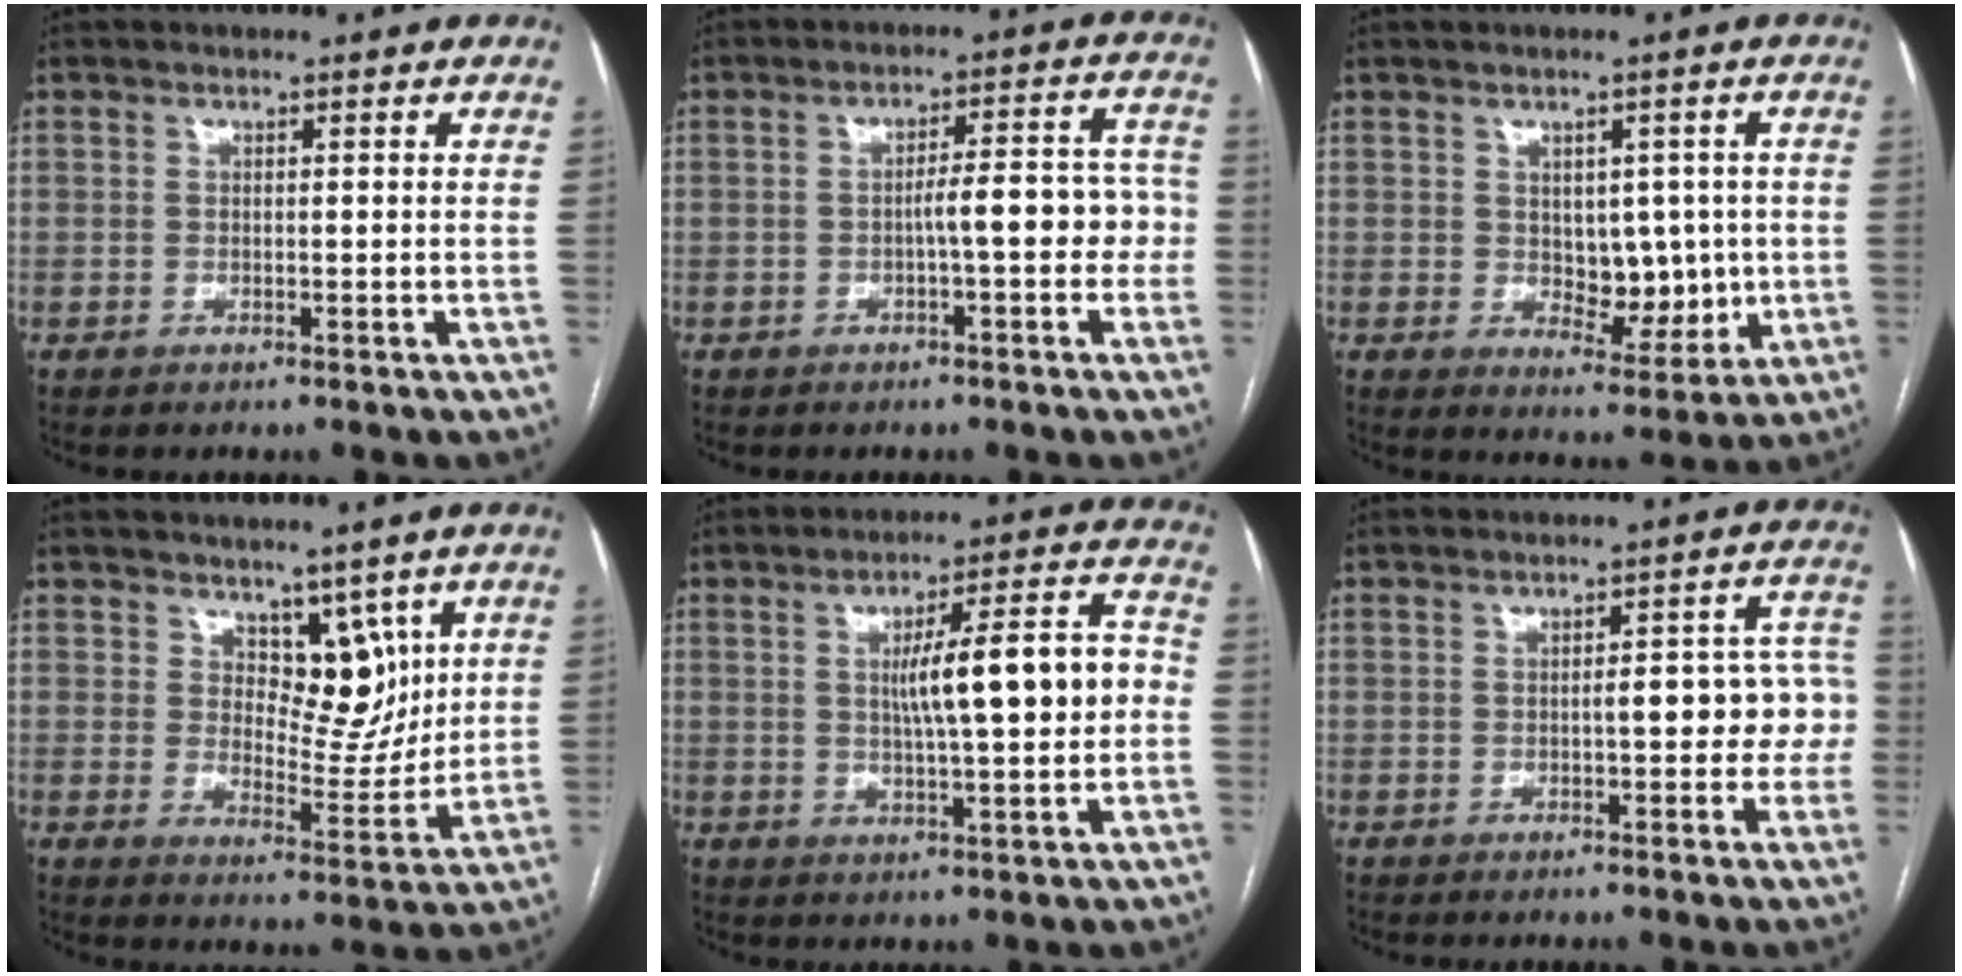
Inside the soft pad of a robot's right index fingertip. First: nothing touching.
{"total": 6.9, "force": [-1.4, 1.8, 6.5], "torque": [-0.082, 0.036, -0.018]}
{"total": 7.1, "force": [0.2, 4.2, 5.7], "torque": [-0.070, 0.002, 0.018]}
{"total": 7.5, "force": [3.9, 4.2, 4.8], "torque": [-0.057, -0.004, 0.070]}
{"total": 11.8, "force": [0.3, 1.8, 11.7], "torque": [-0.176, 0.029, 0.007]}
{"total": 8.0, "force": [-0.8, 2.9, 7.4], "torque": [-0.076, 0.036, -0.011]}